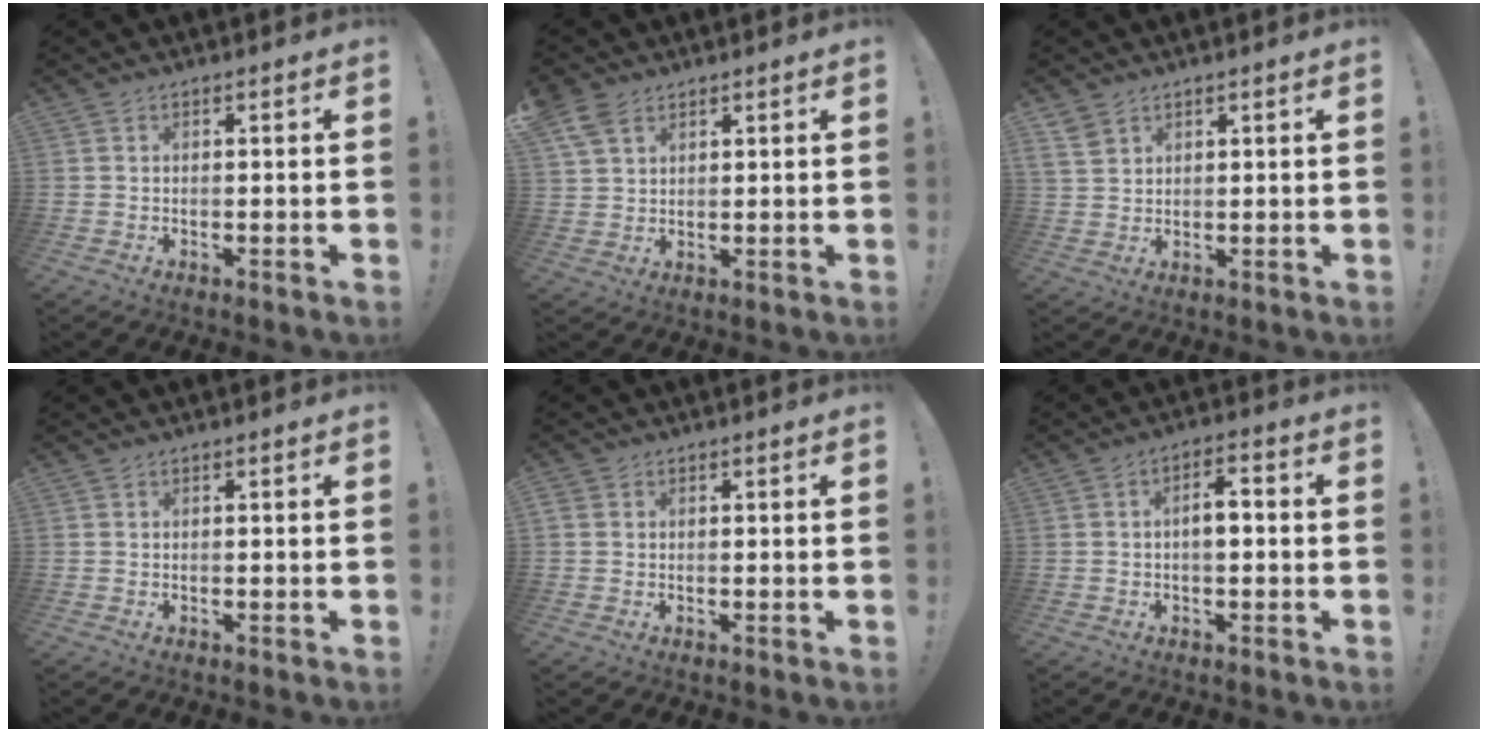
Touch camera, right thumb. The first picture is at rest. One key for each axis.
{"total": 6.7, "fx": 4.1, "fy": 4.0, "fz": 3.5, "tx": -0.068, "ty": -0.008, "tz": 0.083}
{"total": 4.3, "fx": 3.2, "fy": 2.3, "fz": 1.7, "tx": -0.036, "ty": -0.013, "tz": 0.064}
{"total": 0.0}
{"total": 1.6, "fx": 0.6, "fy": 1.3, "fz": 0.7, "tx": -0.019, "ty": 0.006, "tz": 0.013}
{"total": 5.1, "fx": -0.7, "fy": 2.3, "fz": 4.5, "tx": -0.064, "ty": 0.008, "tz": -0.016}